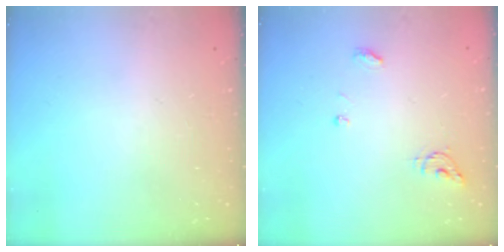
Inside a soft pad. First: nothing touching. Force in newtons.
{"total": 5.3, "press": 5.3, "slide": 0.4}